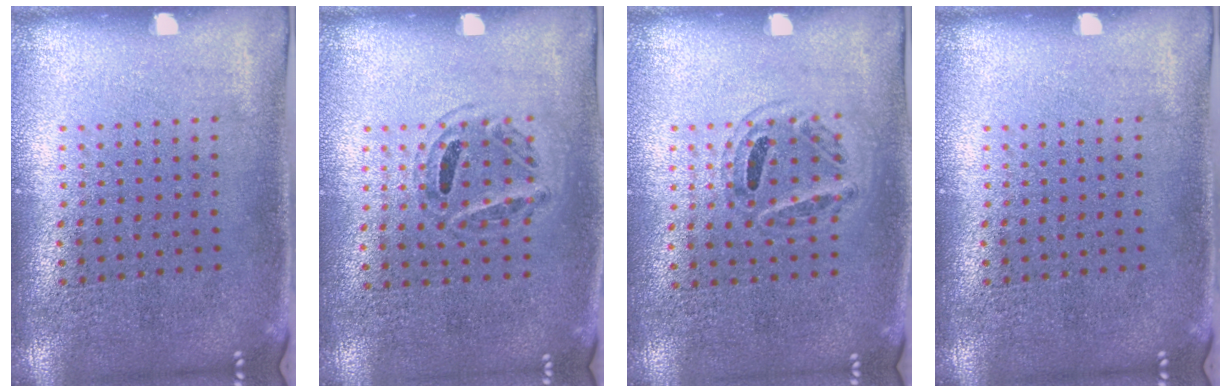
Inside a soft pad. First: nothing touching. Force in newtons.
{"total": 1.0, "press": 0.7, "slide": 0.6}
{"total": 0.9, "press": 0.8, "slide": 0.4}
{"total": 0.0}